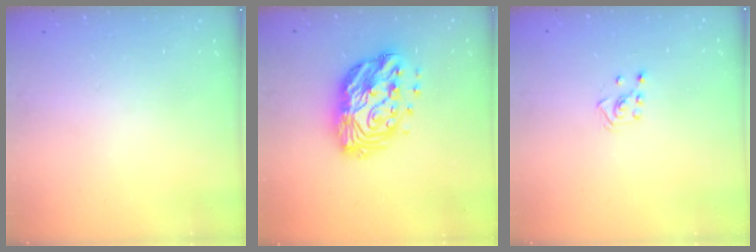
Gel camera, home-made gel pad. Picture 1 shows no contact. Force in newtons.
{"total": 16.6, "press": 16.5, "slide": 1.5}
{"total": 2.6, "press": 2.5, "slide": 0.6}